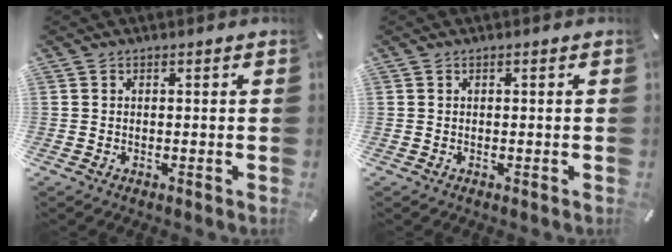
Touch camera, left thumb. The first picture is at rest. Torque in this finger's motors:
{"motor_torque": [-0.29, -0.22, 0.11, 0.04, -0.03]}